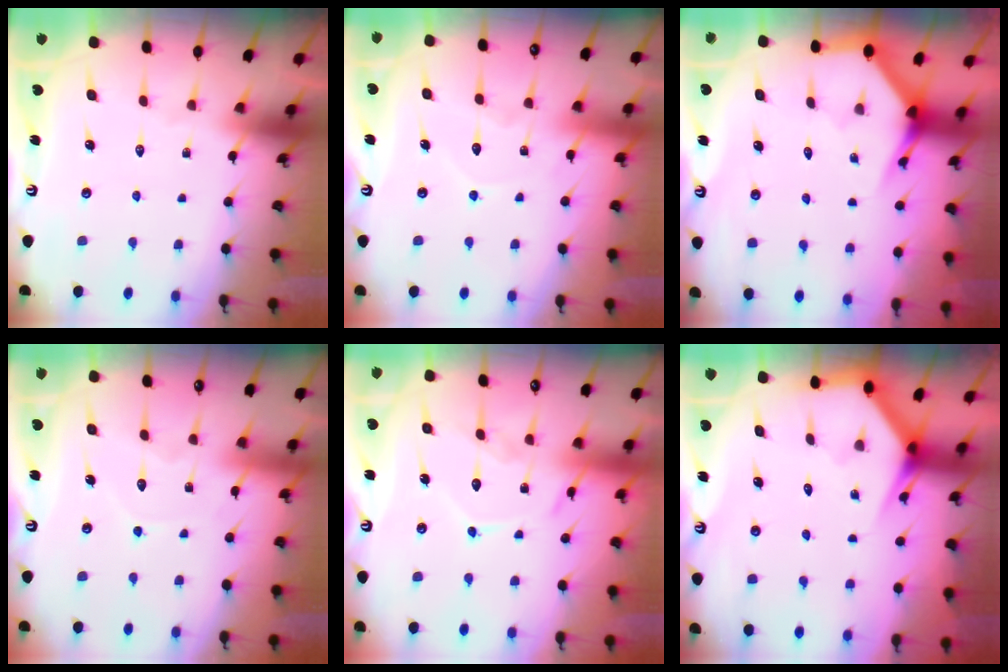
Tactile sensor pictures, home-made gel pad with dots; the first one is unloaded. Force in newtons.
{"total": 7.0, "press": 6.9, "slide": 0.7}
{"total": 4.0, "press": 4.0, "slide": 0.2}
{"total": 5.3, "press": 5.3, "slide": 0.3}
{"total": 10.3, "press": 10.3, "slide": 0.3}
{"total": 3.4, "press": 3.4, "slide": 0.2}